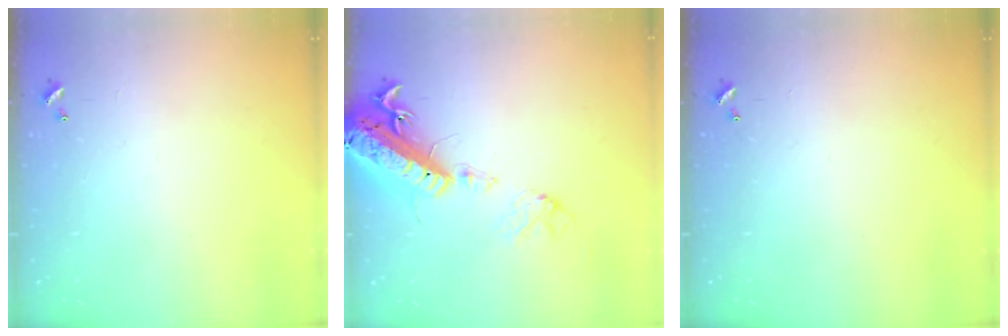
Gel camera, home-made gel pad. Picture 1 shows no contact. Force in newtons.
{"total": 20.3, "press": 19.8, "slide": 4.4}
{"total": 0.0}